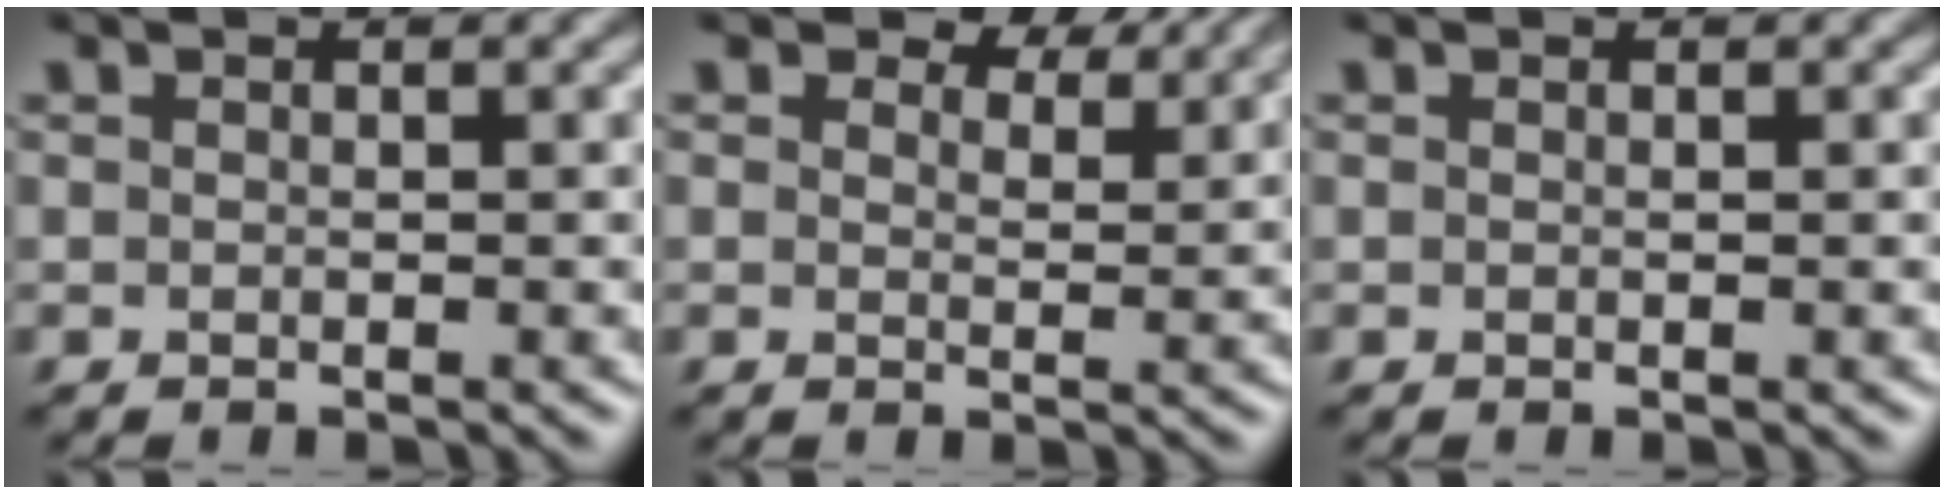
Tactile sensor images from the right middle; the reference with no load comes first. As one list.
[{"total": 4.4, "force": [3.7, 1.7, 1.8], "torque": [-0.037, 0.000, 0.047]}, {"total": 0.0}]